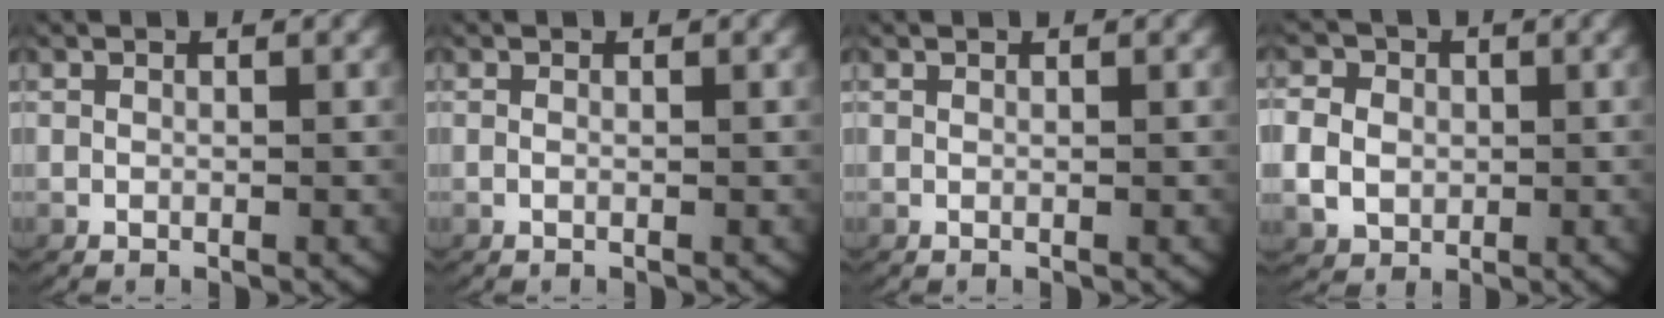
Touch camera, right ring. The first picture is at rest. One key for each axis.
{"total": 0.0}
{"total": 0.0}
{"total": 4.7, "fx": 0.1, "fy": 4.2, "fz": 2.0, "tx": -0.044, "ty": -0.002, "tz": 0.004}